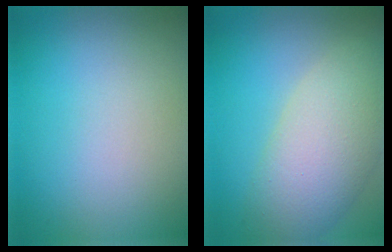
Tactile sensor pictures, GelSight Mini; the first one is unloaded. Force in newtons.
{"total": 7.1, "press": 7.1, "slide": 0.4}